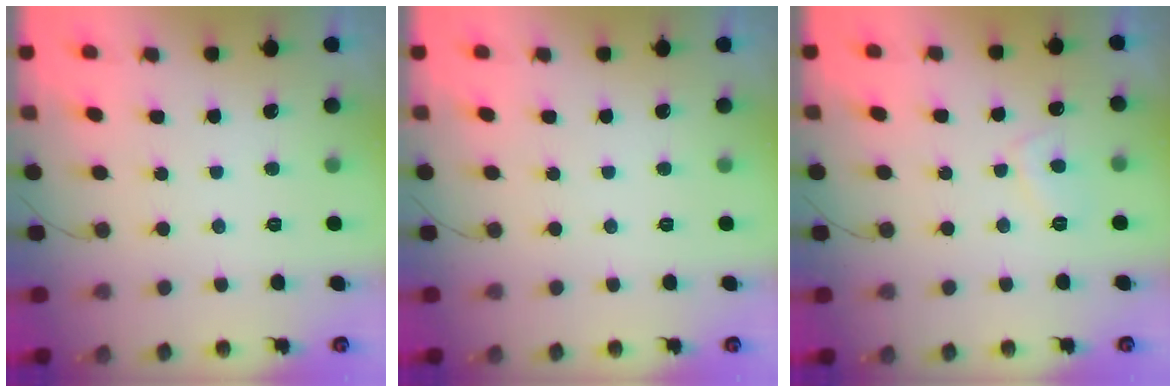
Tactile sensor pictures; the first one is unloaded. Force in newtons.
{"total": 0.0}
{"total": 4.2, "press": 4.2, "slide": 0.6}